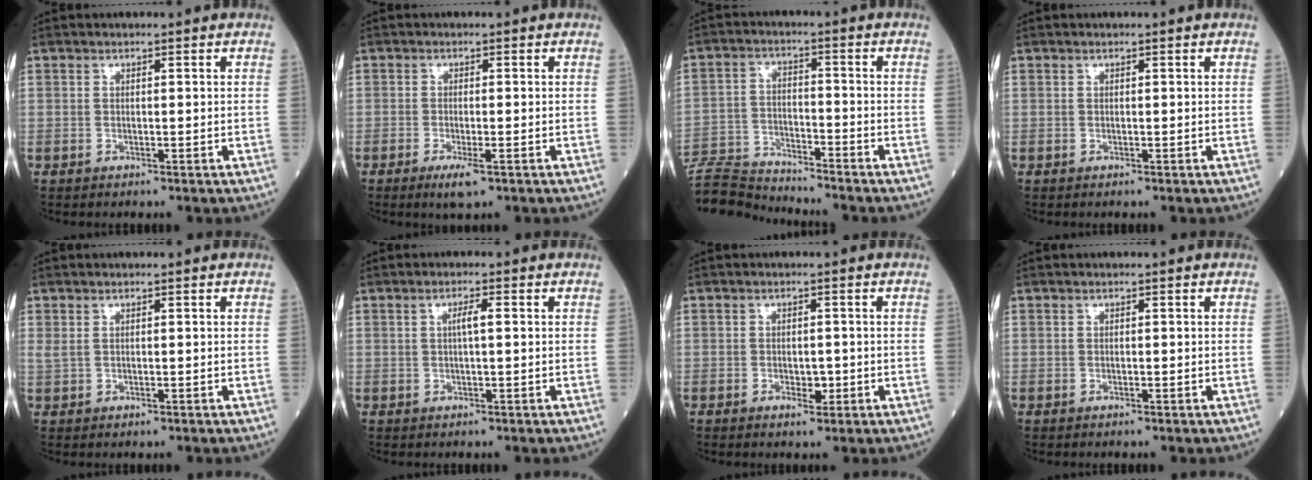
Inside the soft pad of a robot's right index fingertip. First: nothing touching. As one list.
[{"total": 3.2, "force": [-1.7, 0.5, 2.7], "torque": [-0.049, -0.007, -0.027]}, {"total": 8.1, "force": [-8.0, -0.6, -0.5], "torque": [0.003, -0.003, -0.152]}, {"total": 0.0}, {"total": 1.2, "force": [0.4, 0.4, 1.1], "torque": [-0.038, 0.003, 0.014]}, {"total": 2.0, "force": [0.3, 0.1, 2.0], "torque": [-0.037, 0.003, 0.004]}, {"total": 2.2, "force": [-0.7, 1.1, 1.7], "torque": [-0.026, 0.002, -0.007]}, {"total": 0.0}]